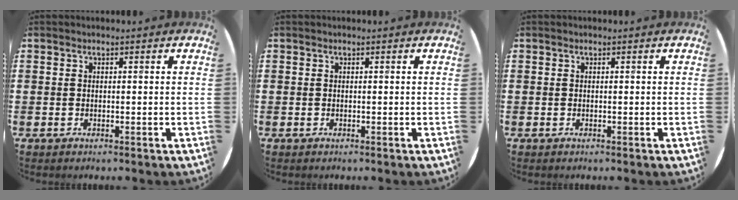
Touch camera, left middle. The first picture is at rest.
{"total": 0.0}
{"total": 0.0}